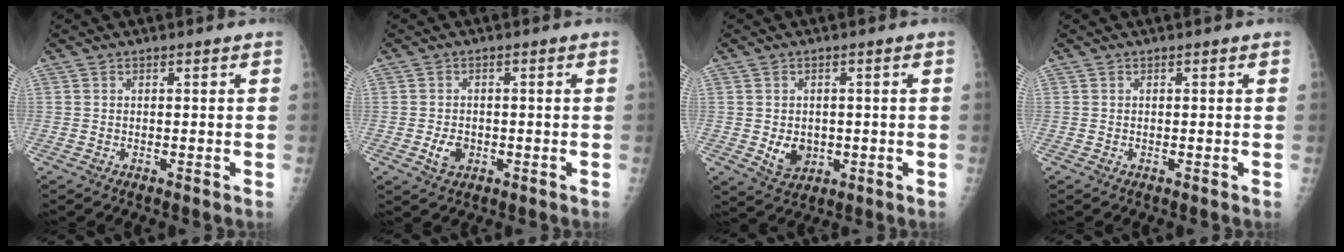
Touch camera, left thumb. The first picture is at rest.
{"total": 3.6, "force": [-1.1, 2.6, 2.3], "torque": [-0.034, 0.006, -0.015]}
{"total": 5.3, "force": [-0.8, 4.2, 3.2], "torque": [-0.031, 0.000, -0.001]}
{"total": 0.0}